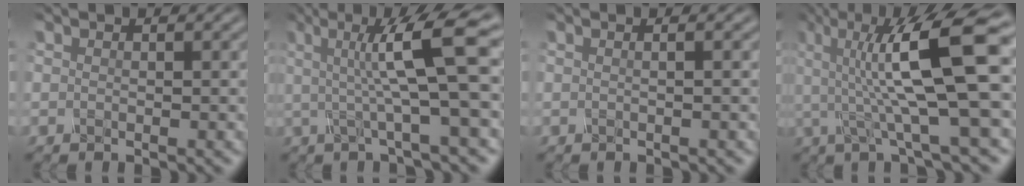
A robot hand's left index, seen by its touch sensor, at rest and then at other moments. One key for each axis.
{"total": 8.0, "fx": 1.2, "fy": 1.3, "fz": 7.8, "tx": -0.119, "ty": 0.014, "tz": 0.015}
{"total": 1.5, "fx": 0.3, "fy": 0.7, "fz": 1.3, "tx": -0.007, "ty": -0.001, "tz": -0.013}
{"total": 11.5, "fx": 2.2, "fy": 2.4, "fz": 11.0, "tx": -0.180, "ty": 0.006, "tz": 0.038}